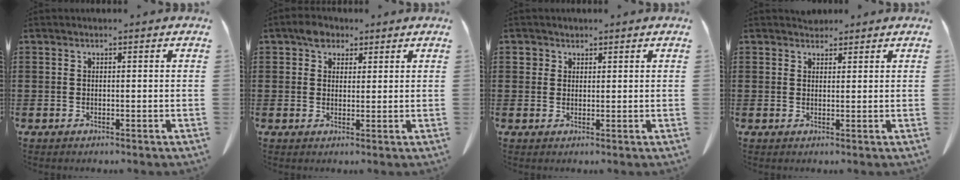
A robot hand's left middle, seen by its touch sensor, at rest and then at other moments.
{"total": 3.5, "force": [2.4, 2.3, 1.0], "torque": [-0.021, 0.008, 0.044]}
{"total": 1.6, "force": [1.1, 1.1, 0.1], "torque": [0.001, 0.000, 0.021]}
{"total": 1.8, "force": [1.6, 0.8, 0.0], "torque": [0.002, 0.000, 0.032]}